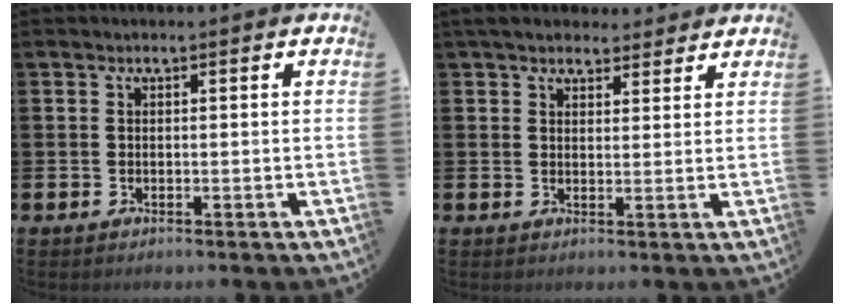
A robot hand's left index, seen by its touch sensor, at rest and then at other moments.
{"total": 4.6, "force": [4.2, 1.7, 0.7], "torque": [-0.022, -0.013, 0.079]}